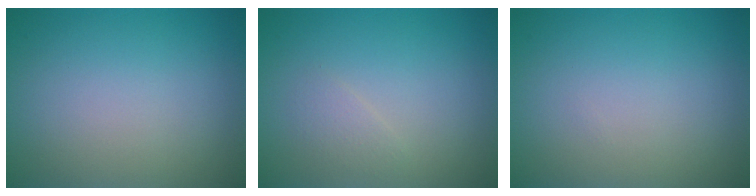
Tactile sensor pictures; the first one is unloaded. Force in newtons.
{"total": 1.0, "press": 1.0, "slide": 0.1}
{"total": 0.0}